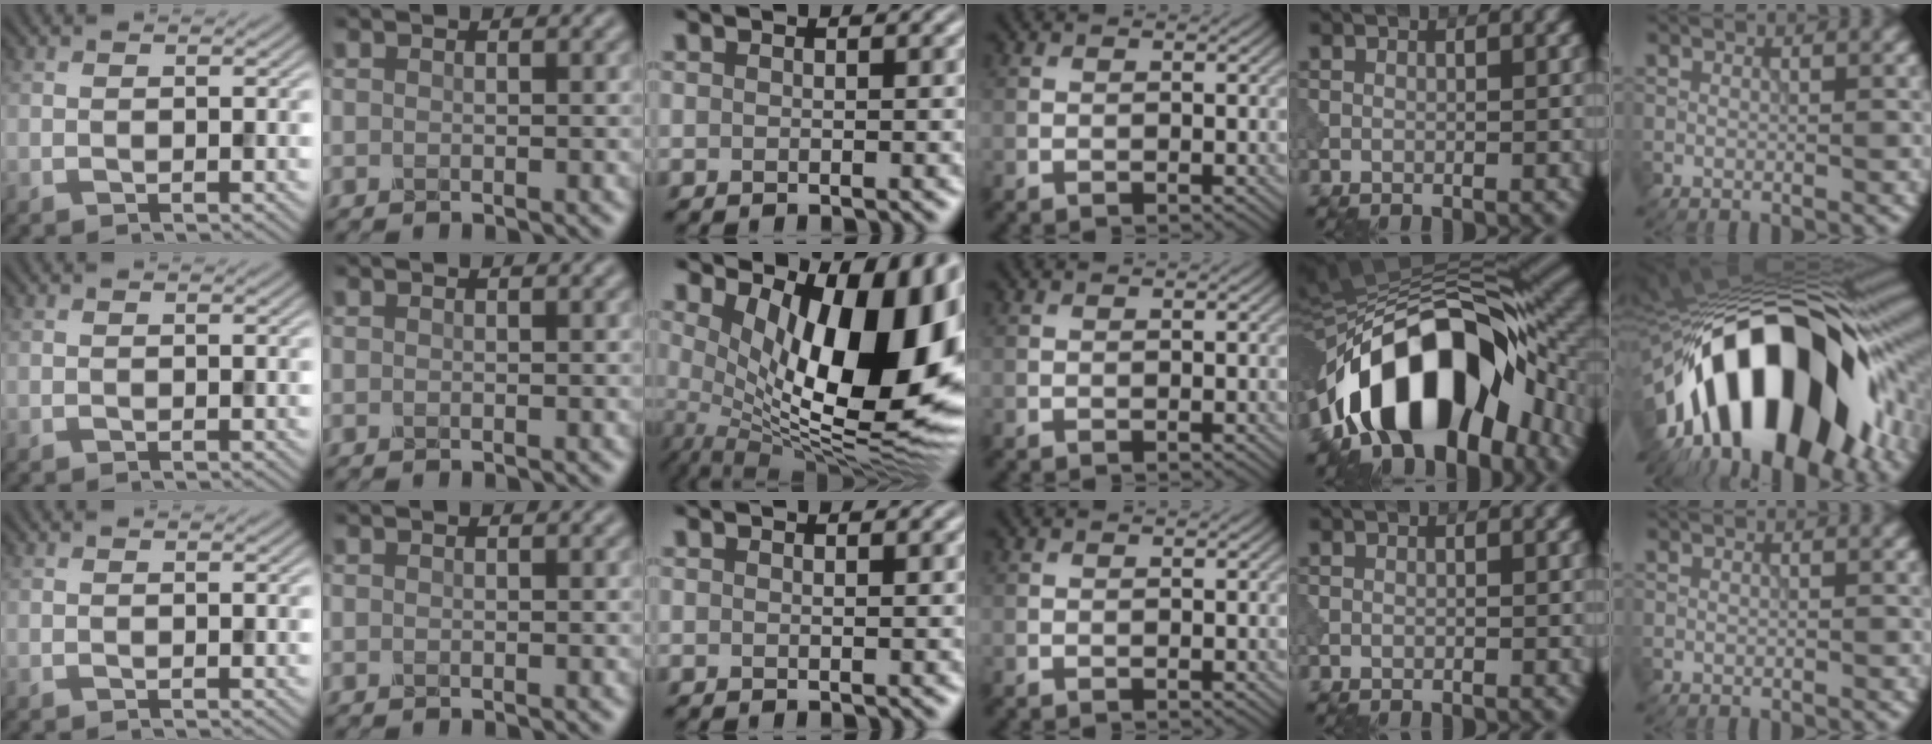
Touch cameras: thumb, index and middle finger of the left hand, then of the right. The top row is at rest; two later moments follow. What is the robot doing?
{"motion": "dispense", "object": "dispenser bottle"}